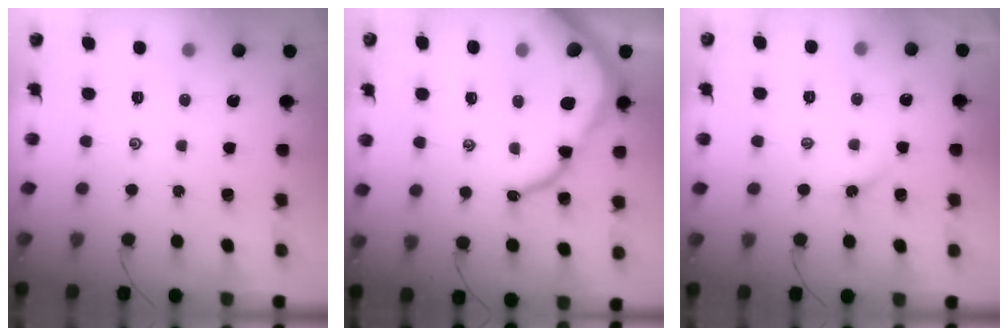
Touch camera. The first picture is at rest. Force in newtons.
{"total": 12.6, "press": 12.6, "slide": 1.1}
{"total": 2.6, "press": 2.6, "slide": 0.3}